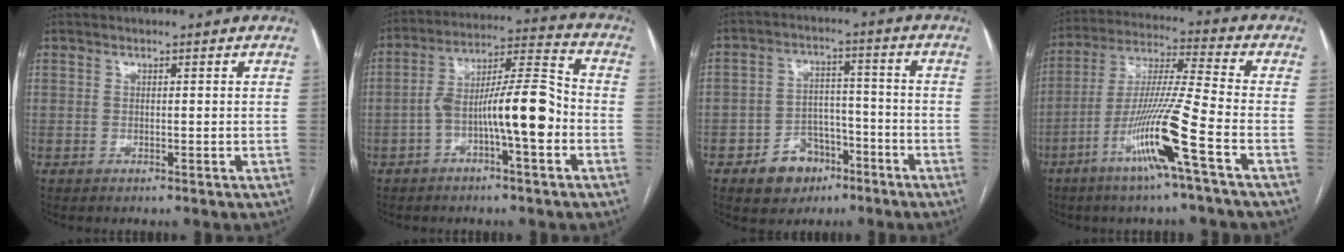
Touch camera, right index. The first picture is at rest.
{"total": 12.1, "force": [-3.6, 1.8, 11.5], "torque": [-0.200, 0.028, -0.059]}
{"total": 7.7, "force": [-4.4, 5.6, 3.1], "torque": [-0.049, 0.019, -0.063]}
{"total": 13.7, "force": [-6.3, -1.4, 12.1], "torque": [-0.237, -0.011, -0.121]}